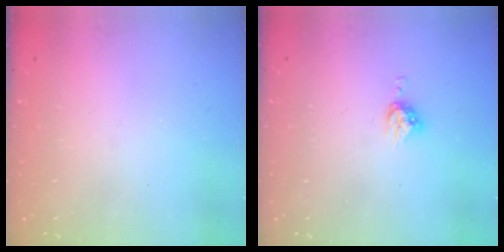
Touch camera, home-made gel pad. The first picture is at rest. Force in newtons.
{"total": 5.1, "press": 5.1, "slide": 0.7}